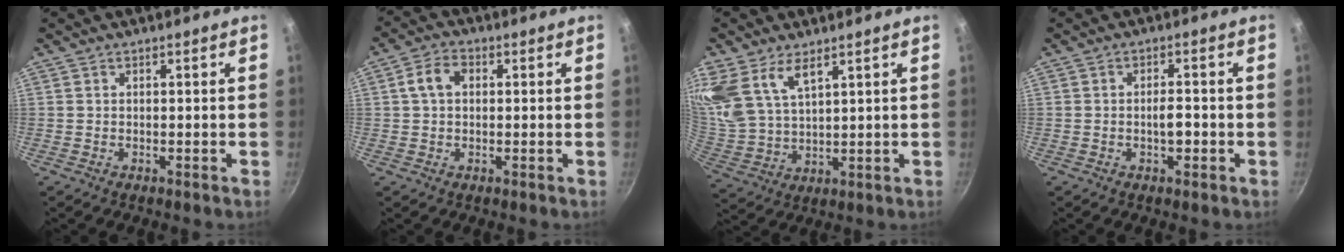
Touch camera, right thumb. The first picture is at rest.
{"total": 5.0, "force": [0.9, 3.5, 3.5], "torque": [-0.065, 0.014, 0.013]}
{"total": 14.3, "force": [7.6, 7.6, 9.4], "torque": [-0.213, -0.016, 0.165]}
{"total": 3.2, "force": [-0.8, 1.3, 2.8], "torque": [-0.040, 0.005, -0.013]}